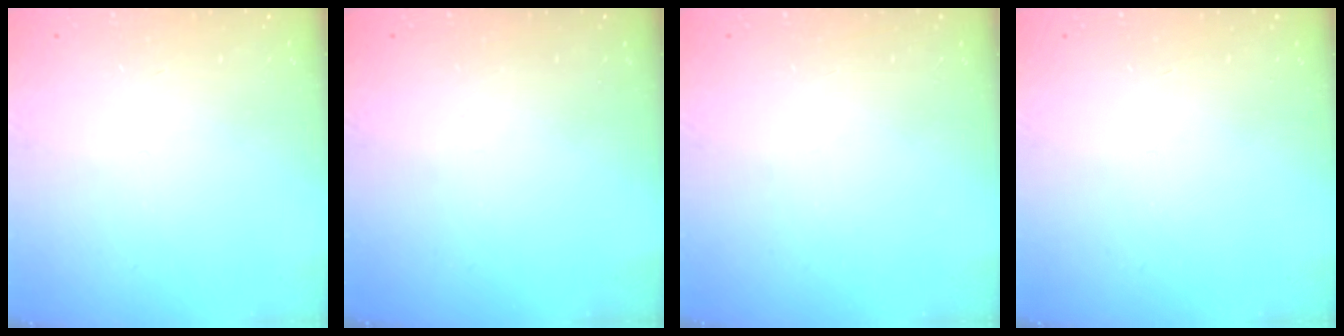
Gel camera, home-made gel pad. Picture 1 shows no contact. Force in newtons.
{"total": 0.0}
{"total": 0.0}
{"total": 0.0}